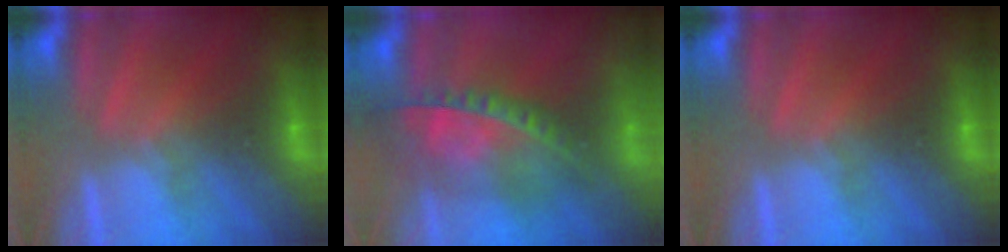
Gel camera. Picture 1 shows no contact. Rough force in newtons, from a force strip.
{"total": 8.8}
{"total": 0.0}